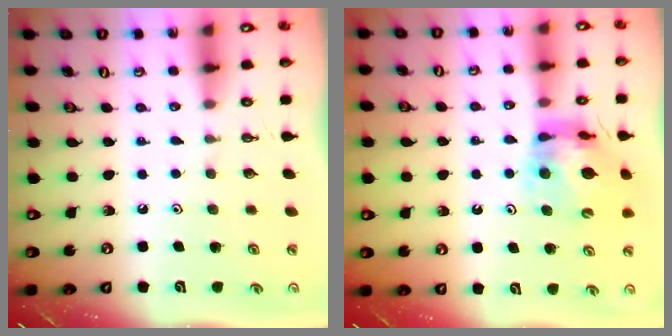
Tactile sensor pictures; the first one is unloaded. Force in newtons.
{"total": 12.5, "press": 12.4, "slide": 1.2}